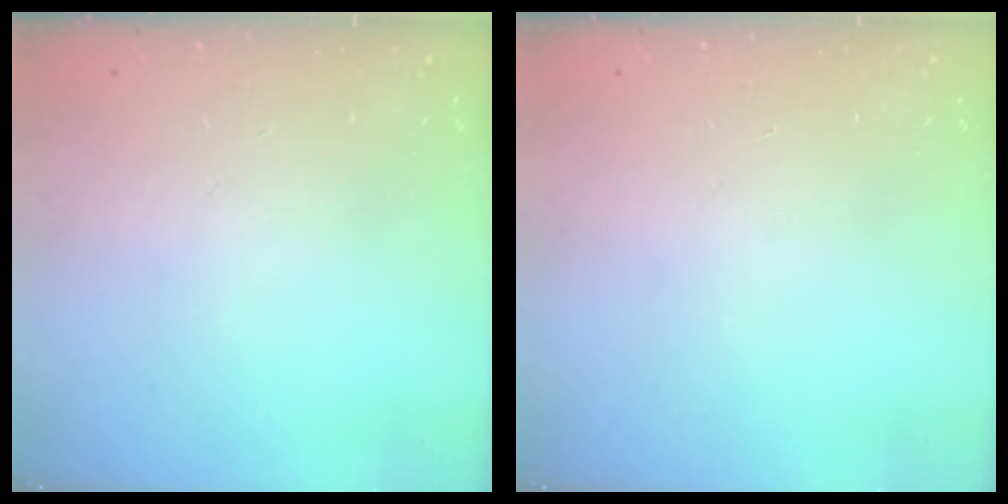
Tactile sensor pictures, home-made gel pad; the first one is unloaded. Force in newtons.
{"total": 0.0}